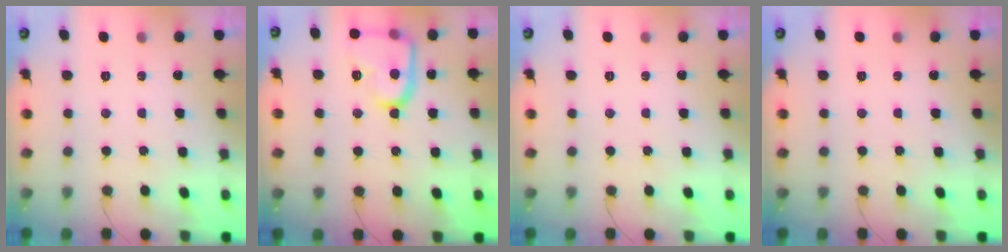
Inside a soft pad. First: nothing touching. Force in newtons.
{"total": 16.0, "press": 16.0, "slide": 1.6}
{"total": 0.0}
{"total": 0.0}